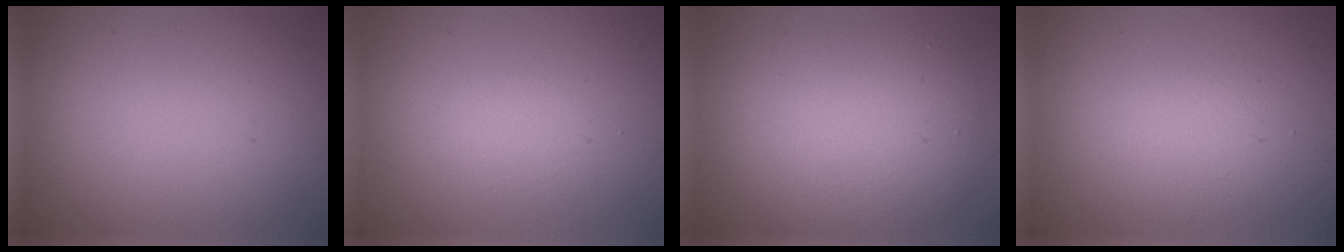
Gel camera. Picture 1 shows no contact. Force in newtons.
{"total": 1.4, "press": 1.4, "slide": 0.1}
{"total": 6.7, "press": 6.7, "slide": 0.3}
{"total": 2.0, "press": 2.0, "slide": 0.1}